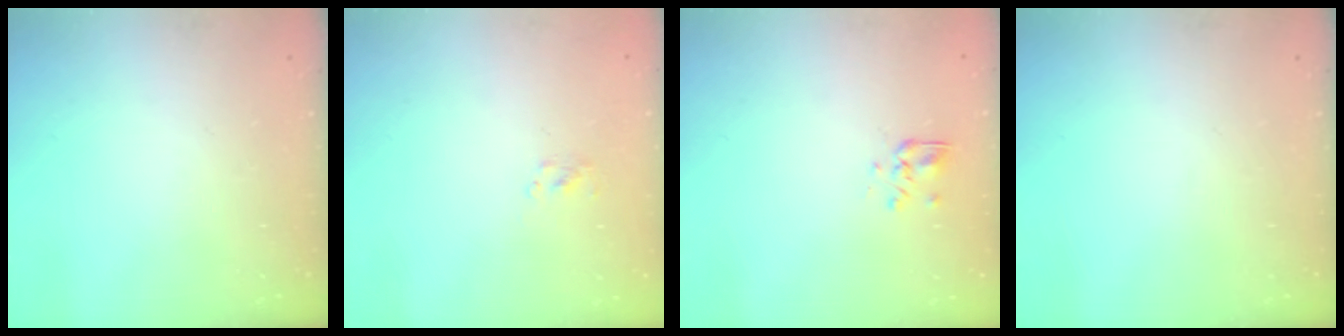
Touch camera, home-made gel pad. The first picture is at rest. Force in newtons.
{"total": 1.8, "press": 1.6, "slide": 0.8}
{"total": 2.9, "press": 2.6, "slide": 1.3}
{"total": 0.0}